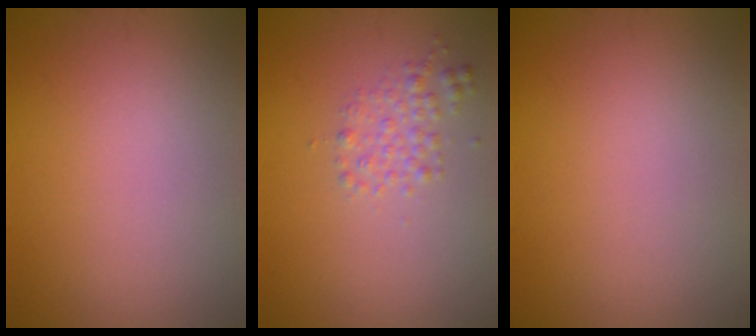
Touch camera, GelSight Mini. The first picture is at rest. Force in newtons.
{"total": 1.7, "press": 1.7, "slide": 0.1}
{"total": 0.0}